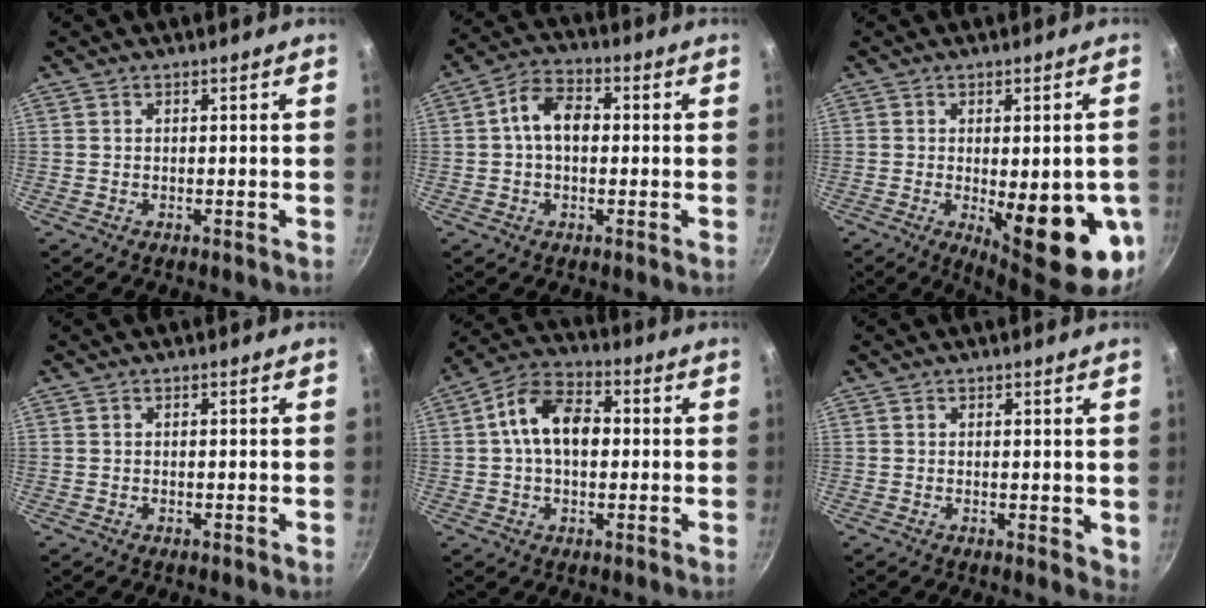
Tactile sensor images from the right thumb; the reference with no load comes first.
{"total": 8.0, "force": [0.5, 5.3, 6.0], "torque": [-0.087, 0.027, -0.005]}
{"total": 17.6, "force": [-4.4, 6.1, 15.9], "torque": [-0.178, -0.011, -0.042]}
{"total": 0.0}
{"total": 11.8, "force": [1.1, 7.6, 9.0], "torque": [-0.131, 0.031, 0.001]}
{"total": 2.8, "force": [0.6, 1.4, 2.4], "torque": [-0.026, -0.006, 0.007]}